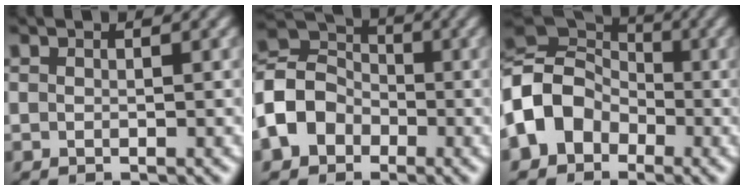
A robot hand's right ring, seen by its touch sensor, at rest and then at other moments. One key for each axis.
{"total": 9.3, "fx": -0.9, "fy": 8.2, "fz": 4.2, "tx": -0.108, "ty": -0.020, "tz": -0.015}
{"total": 10.3, "fx": -0.9, "fy": 9.0, "fz": 5.0, "tx": -0.128, "ty": -0.021, "tz": -0.013}